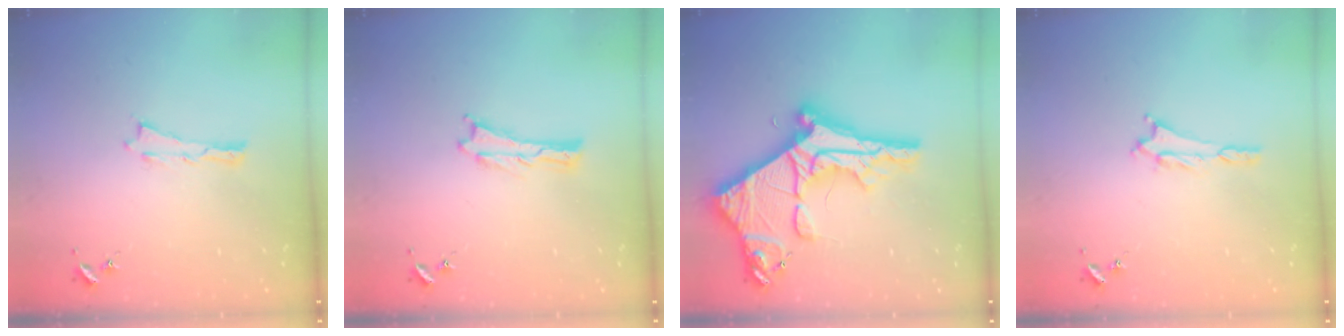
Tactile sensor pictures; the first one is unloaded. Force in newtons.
{"total": 0.0}
{"total": 12.9, "press": 12.9, "slide": 1.3}
{"total": 1.2, "press": 1.2, "slide": 0.2}